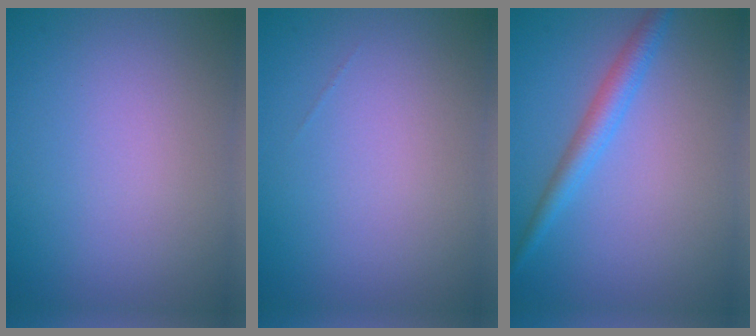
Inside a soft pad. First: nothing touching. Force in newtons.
{"total": 0.0}
{"total": 2.6, "press": 2.6, "slide": 0.0}